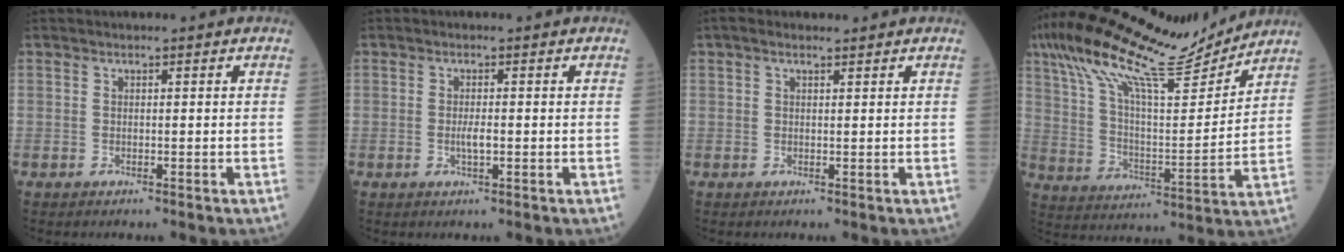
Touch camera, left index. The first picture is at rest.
{"total": 1.8, "force": [-0.9, 0.3, 1.5], "torque": [-0.032, -0.006, -0.017]}
{"total": 1.2, "force": [0.6, 0.5, 0.9], "torque": [-0.023, 0.012, 0.009]}
{"total": 20.2, "force": [17.0, 2.7, 10.6], "torque": [-0.208, 0.019, 0.284]}